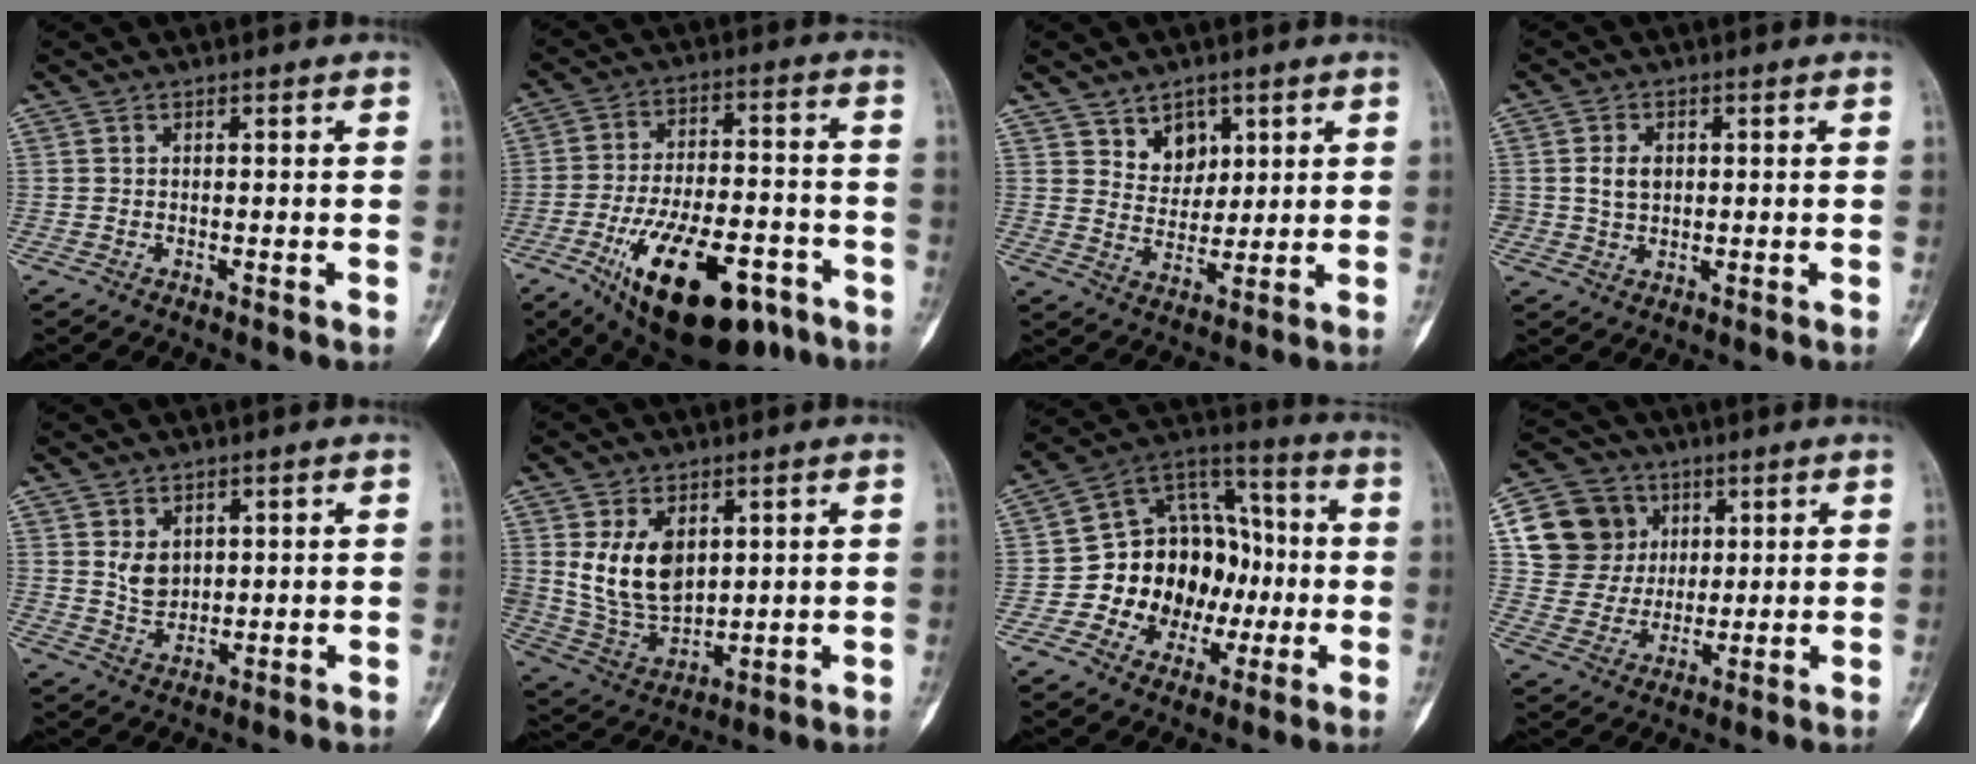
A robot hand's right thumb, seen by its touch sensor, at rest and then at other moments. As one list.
[{"total": 23.2, "force": [-11.6, 10.3, 17.2], "torque": [-0.265, 0.045, -0.170]}, {"total": 6.2, "force": [3.5, 4.7, 2.0], "torque": [-0.001, -0.024, 0.066]}, {"total": 4.1, "force": [0.7, 3.1, 2.5], "torque": [-0.032, -0.002, 0.015]}, {"total": 4.7, "force": [1.6, 3.5, 2.7], "torque": [-0.034, -0.017, 0.039]}, {"total": 12.3, "force": [3.6, 8.0, 8.7], "torque": [-0.140, -0.021, 0.090]}, {"total": 18.1, "force": [-2.7, 14.3, 10.7], "torque": [-0.103, 0.049, -0.042]}, {"total": 13.3, "force": [4.2, 12.0, 3.9], "torque": [-0.038, -0.001, 0.080]}]